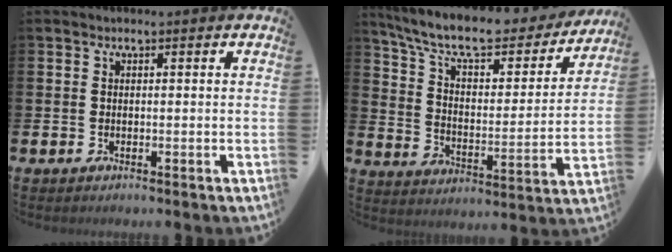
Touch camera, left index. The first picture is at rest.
{"total": 10.0, "force": [8.7, 2.6, 4.1], "torque": [-0.105, -0.059, 0.144]}